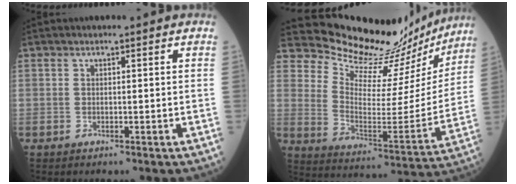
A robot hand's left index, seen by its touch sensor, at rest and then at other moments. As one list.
[{"total": 21.1, "force": [20.0, 5.1, 4.3], "torque": [-0.071, -0.068, 0.270]}]